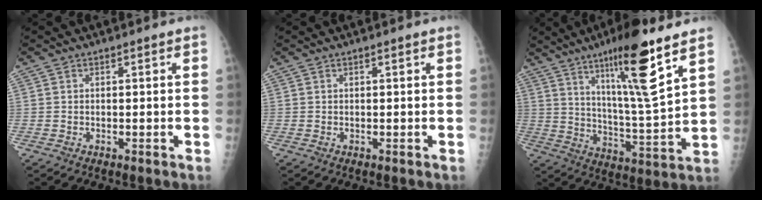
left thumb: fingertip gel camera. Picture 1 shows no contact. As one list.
[{"total": 0.0}, {"total": 16.9, "force": [9.7, 1.6, 13.8], "torque": [-0.222, -0.063, 0.167]}]